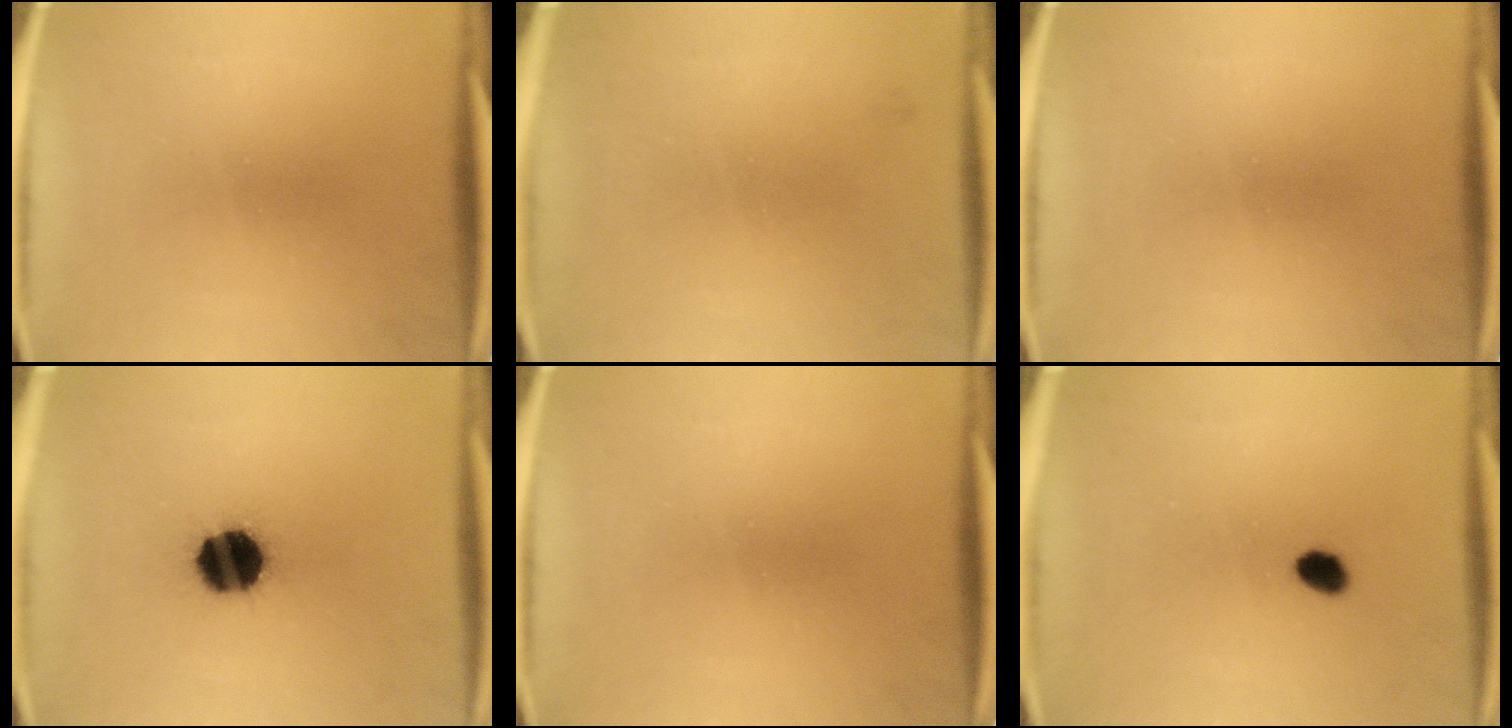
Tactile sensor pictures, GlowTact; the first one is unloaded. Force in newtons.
{"total": 1.1}
{"total": 0.0}
{"total": 14.4}
{"total": 0.0}
{"total": 2.7}